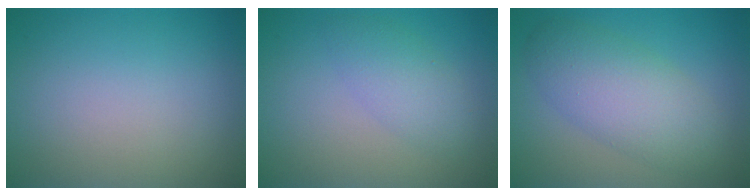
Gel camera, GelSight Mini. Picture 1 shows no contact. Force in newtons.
{"total": 2.8, "press": 2.8, "slide": 0.2}
{"total": 5.9, "press": 5.9, "slide": 0.1}